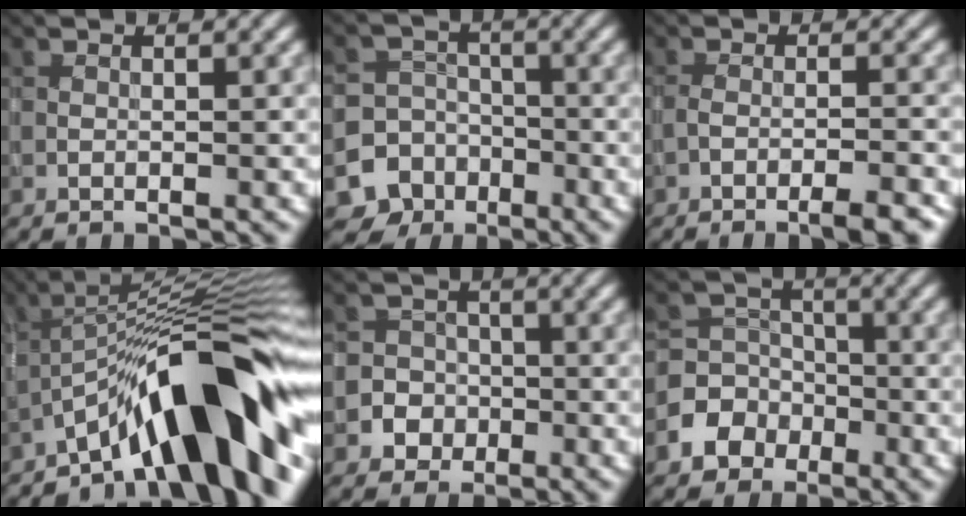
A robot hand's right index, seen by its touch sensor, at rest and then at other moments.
{"total": 7.5, "force": [-4.3, 6.1, 0.8], "torque": [0.000, -0.018, -0.084]}
{"total": 4.6, "force": [-3.5, 1.0, 2.8], "torque": [-0.047, -0.006, -0.050]}
{"total": 12.8, "force": [-6.5, 3.4, 10.5], "torque": [-0.142, 0.030, -0.110]}
{"total": 4.4, "force": [-1.7, 4.0, 0.2], "torque": [0.031, -0.001, -0.047]}
{"total": 4.9, "force": [-2.2, 4.2, 1.1], "torque": [0.001, 0.003, -0.063]}